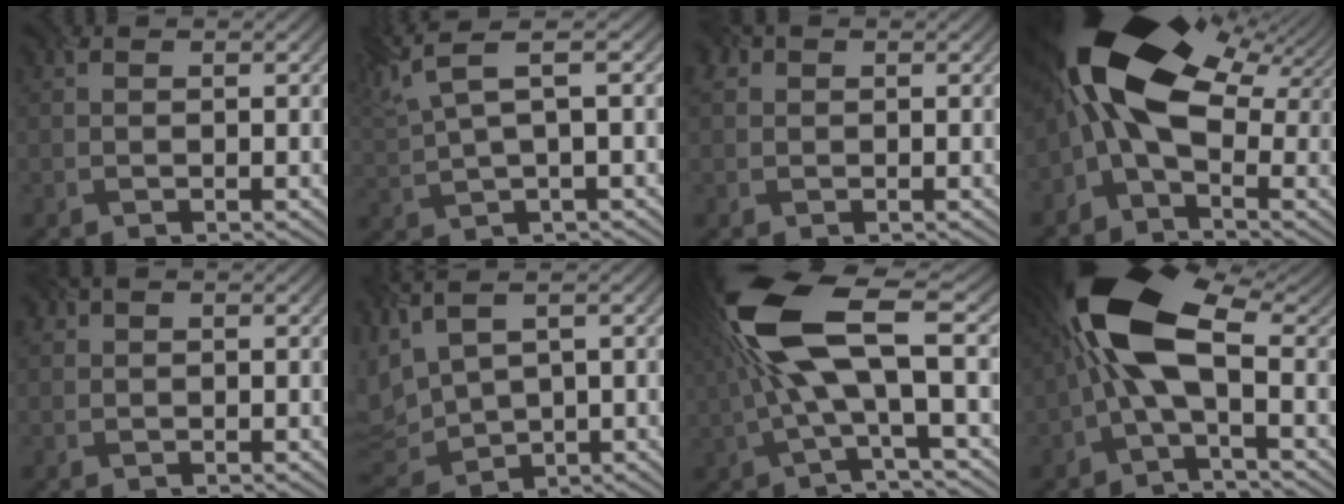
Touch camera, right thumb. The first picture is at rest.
{"total": 8.3, "force": [4.6, 1.7, 6.7], "torque": [-0.145, 0.028, 0.091]}
{"total": 2.3, "force": [1.0, 1.7, 1.2], "torque": [-0.021, 0.006, 0.013]}
{"total": 13.8, "force": [1.7, 6.7, 11.9], "torque": [-0.228, 0.011, 0.007]}
{"total": 0.7, "force": [0.3, 0.6, 0.3], "torque": [-0.003, 0.004, 0.001]}
{"total": 8.1, "force": [2.3, 4.8, 6.0], "torque": [-0.174, -0.018, 0.057]}
{"total": 13.0, "force": [1.3, 3.8, 12.4], "torque": [-0.271, 0.010, 0.024]}
{"total": 12.2, "force": [0.6, 5.4, 11.0], "torque": [-0.219, 0.026, -0.006]}